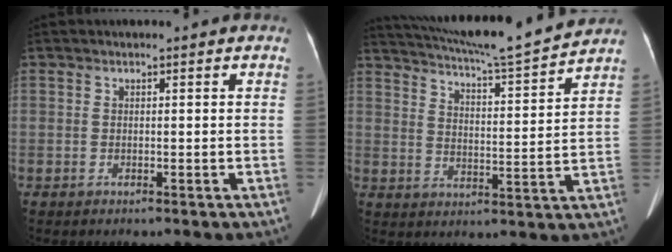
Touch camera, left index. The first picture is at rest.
{"total": 16.2, "force": [15.1, -1.0, 5.8], "torque": [-0.106, -0.020, 0.220]}